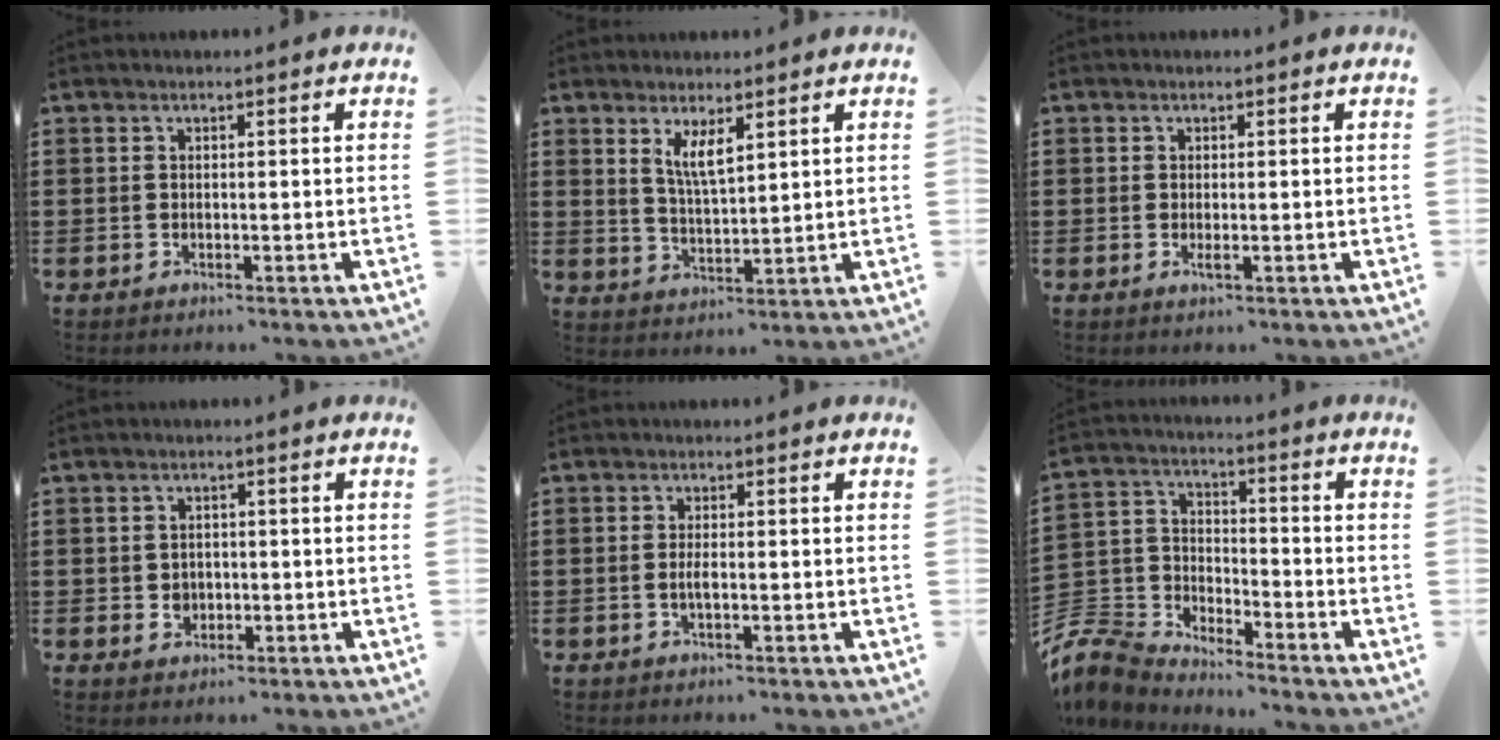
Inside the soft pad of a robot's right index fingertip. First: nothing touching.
{"total": 4.4, "force": [2.4, 1.1, 3.5], "torque": [-0.074, 0.003, 0.043]}
{"total": 1.0, "force": [-0.2, 0.2, 0.9], "torque": [-0.017, -0.004, -0.002]}
{"total": 2.2, "force": [-0.4, 2.0, 0.9], "torque": [-0.016, 0.002, -0.012]}
{"total": 1.7, "force": [-0.3, 0.4, 1.6], "torque": [-0.037, -0.003, -0.008]}
{"total": 6.5, "force": [-6.1, 2.0, 1.1], "torque": [-0.059, -0.004, -0.131]}